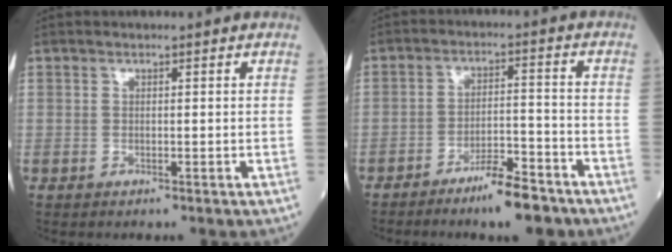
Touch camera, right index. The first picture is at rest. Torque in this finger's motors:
{"motor_torque": [0.34, -0.24, 0.16, 0.02]}